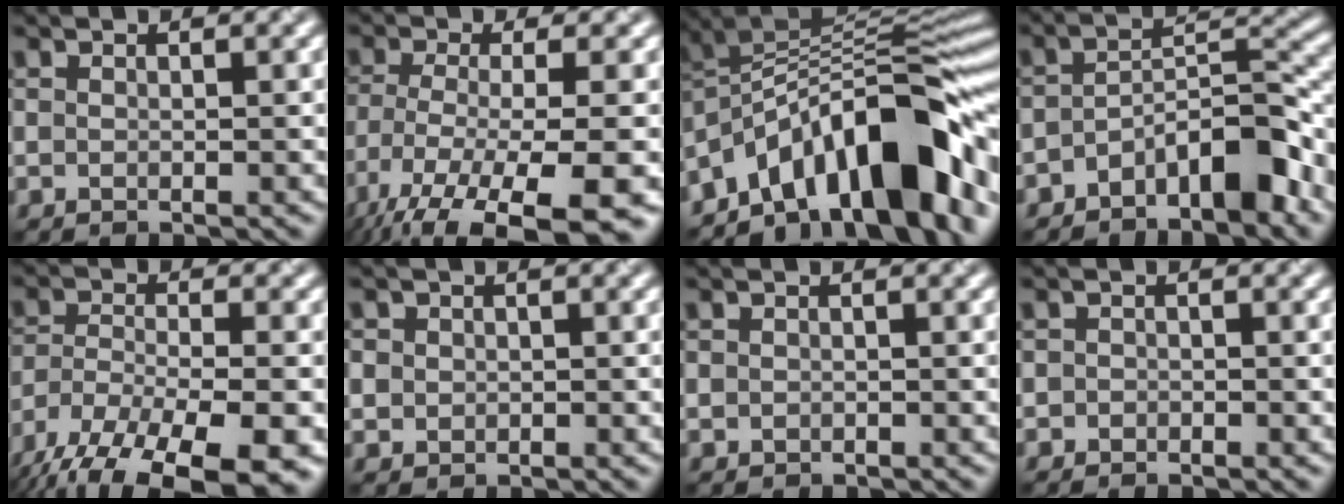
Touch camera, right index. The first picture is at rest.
{"total": 13.6, "force": [-9.4, 4.1, 9.0], "torque": [-0.183, -0.054, -0.125]}
{"total": 13.5, "force": [-7.1, 5.6, 10.0], "torque": [-0.138, 0.035, -0.129]}
{"total": 5.8, "force": [-3.7, 2.1, 3.9], "torque": [-0.053, 0.015, -0.069]}
{"total": 15.8, "force": [-12.0, 5.9, 8.5], "torque": [-0.156, -0.041, -0.163]}
{"total": 1.9, "force": [0.3, 1.9, 0.5], "torque": [-0.004, 0.006, 0.002]}
{"total": 0.5, "force": [-0.2, 0.4, 0.0], "torque": [0.005, -0.005, -0.006]}
{"total": 0.7, "force": [-0.4, 0.4, -0.3], "torque": [0.012, -0.002, -0.008]}